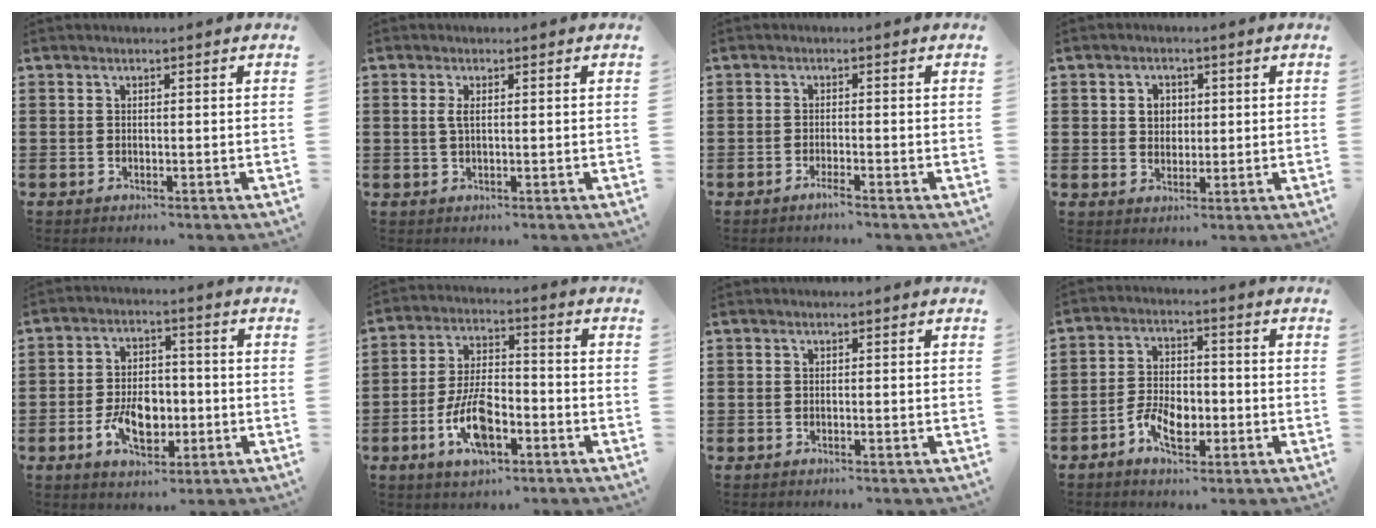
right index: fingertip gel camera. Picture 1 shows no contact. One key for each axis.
{"total": 1.7, "fx": 0.3, "fy": 0.5, "fz": 1.6, "tx": -0.033, "ty": 0.003, "tz": 0.003}
{"total": 1.5, "fx": -1.3, "fy": -0.1, "fz": 0.8, "tx": -0.014, "ty": -0.004, "tz": -0.023}
{"total": 3.1, "fx": 0.6, "fy": 2.7, "fz": 1.5, "tx": -0.038, "ty": 0.012, "tz": 0.008}
{"total": 7.5, "fx": -2.1, "fy": 4.7, "fz": 5.5, "tx": -0.099, "ty": -0.001, "tz": -0.041}
{"total": 9.5, "fx": -3.9, "fy": 4.4, "fz": 7.5, "tx": -0.160, "ty": 0.002, "tz": -0.072}
{"total": 0.0}
{"total": 6.1, "fx": -2.6, "fy": 3.6, "fz": 4.2, "tx": -0.085, "ty": 0.007, "tz": -0.048}